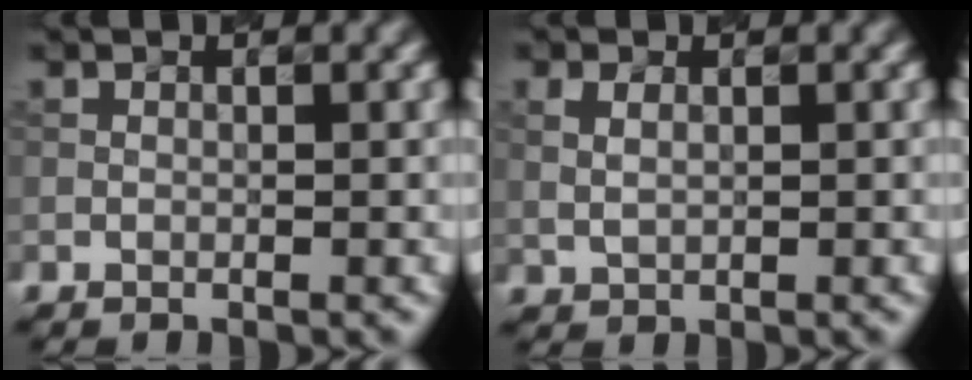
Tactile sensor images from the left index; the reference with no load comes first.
{"total": 1.2, "force": [0.6, 0.8, 0.7], "torque": [-0.019, -0.001, 0.019]}